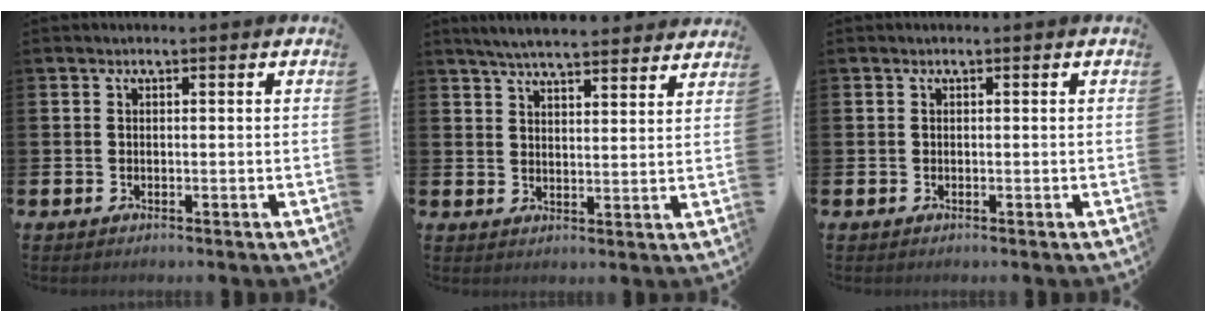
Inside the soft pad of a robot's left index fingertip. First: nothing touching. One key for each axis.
{"total": 5.7, "fx": 5.5, "fy": 0.4, "fz": 1.4, "tx": -0.038, "ty": -0.027, "tz": 0.098}
{"total": 0.0}